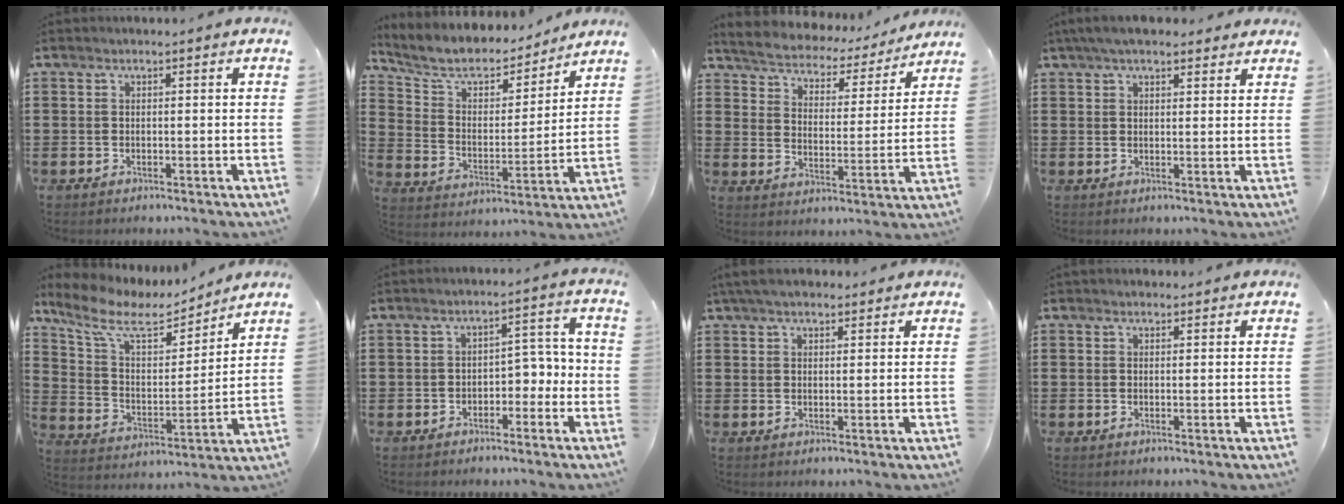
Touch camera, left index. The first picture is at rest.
{"total": 6.5, "force": [5.4, 2.8, 2.3], "torque": [-0.076, -0.031, 0.090]}
{"total": 4.0, "force": [4.0, 0.3, 0.1], "torque": [-0.027, -0.036, 0.062]}
{"total": 4.5, "force": [3.7, 1.2, 2.3], "torque": [-0.054, 0.002, 0.069]}
{"total": 9.6, "force": [7.4, 3.3, 5.2], "torque": [-0.131, -0.033, 0.126]}
{"total": 4.0, "force": [-1.2, 2.8, 2.5], "torque": [-0.054, 0.012, -0.031]}
{"total": 3.9, "force": [3.3, 1.2, 1.7], "torque": [-0.041, 0.001, 0.063]}
{"total": 1.1, "force": [1.0, 0.4, 0.1], "torque": [-0.004, 0.003, 0.020]}